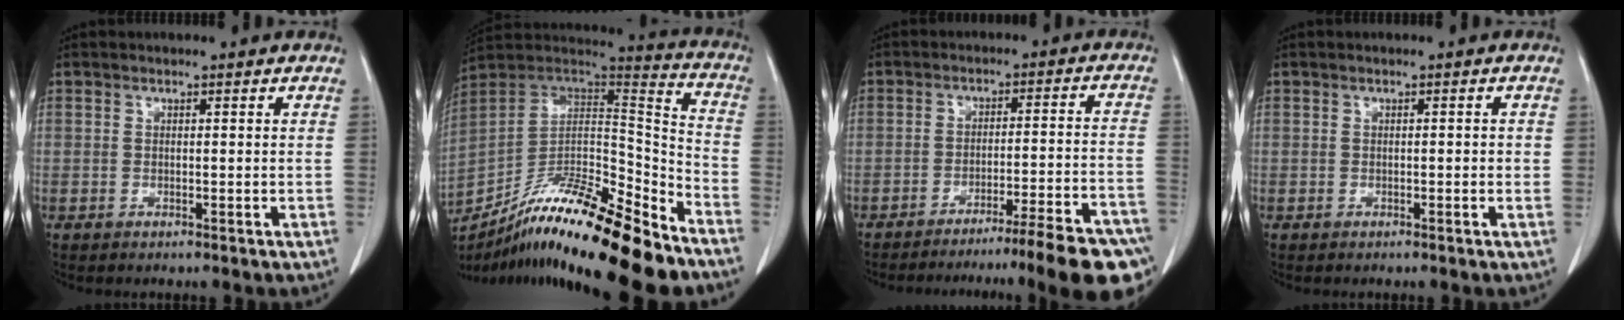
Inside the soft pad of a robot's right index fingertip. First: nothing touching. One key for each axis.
{"total": 23.3, "fx": -17.4, "fy": 3.1, "fz": 15.2, "tx": -0.238, "ty": 0.000, "tz": -0.303}
{"total": 18.8, "fx": -15.3, "fy": 0.3, "fz": 10.9, "tx": -0.067, "ty": 0.003, "tz": -0.203}
{"total": 1.0, "fx": -0.1, "fy": 0.3, "fz": 1.0, "tx": -0.013, "ty": 0.001, "tz": 0.002}